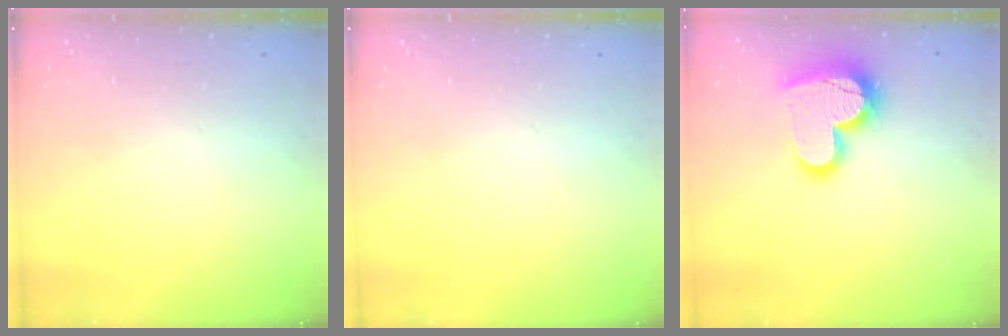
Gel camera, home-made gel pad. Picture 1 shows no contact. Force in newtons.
{"total": 0.0}
{"total": 17.4, "press": 17.3, "slide": 1.3}